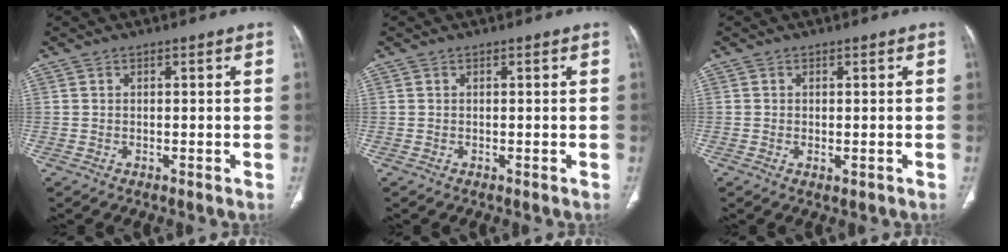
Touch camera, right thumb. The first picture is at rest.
{"total": 0.0}
{"total": 1.2, "force": [-0.3, 0.6, 1.0], "torque": [-0.018, -0.004, -0.002]}